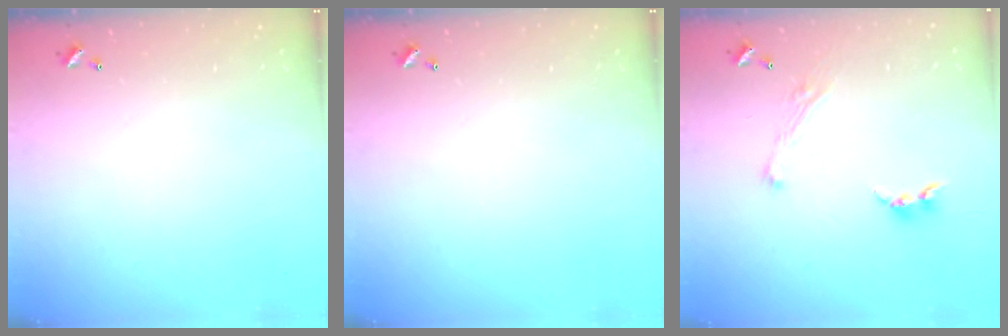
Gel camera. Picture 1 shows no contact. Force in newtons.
{"total": 0.0}
{"total": 2.7, "press": 2.7, "slide": 0.4}